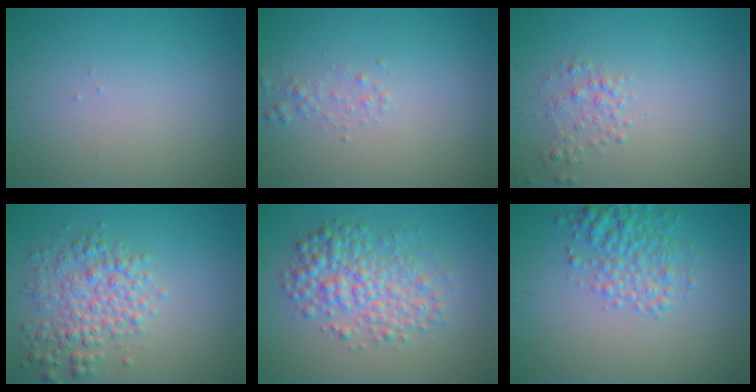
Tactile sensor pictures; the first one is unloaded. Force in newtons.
{"total": 0.9, "press": 0.9, "slide": 0.0}
{"total": 1.6, "press": 1.6, "slide": 0.1}
{"total": 4.1, "press": 4.1, "slide": 0.1}
{"total": 4.8, "press": 4.8, "slide": 0.1}
{"total": 3.7, "press": 3.7, "slide": 0.1}